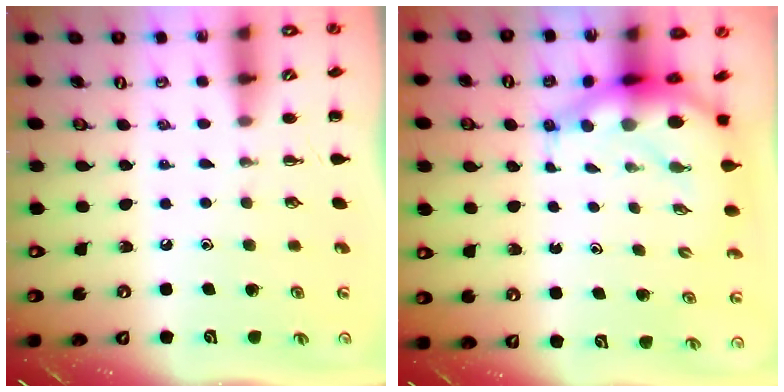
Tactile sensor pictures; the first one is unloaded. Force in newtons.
{"total": 7.7, "press": 7.3, "slide": 2.3}